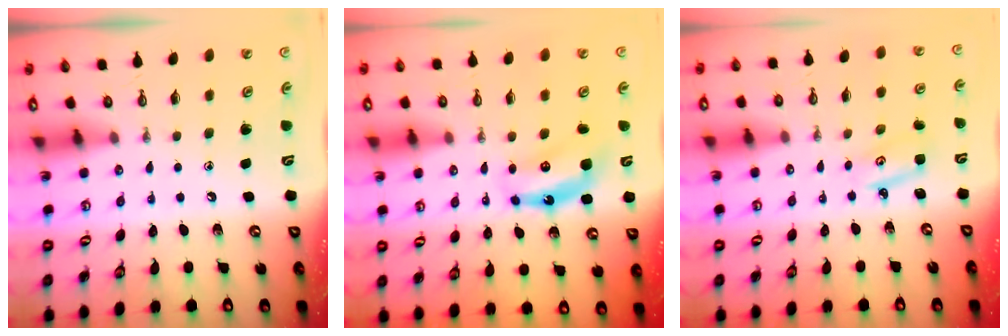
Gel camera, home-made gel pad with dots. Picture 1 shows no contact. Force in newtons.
{"total": 7.5, "press": 7.5, "slide": 0.3}
{"total": 2.8, "press": 2.8, "slide": 0.2}